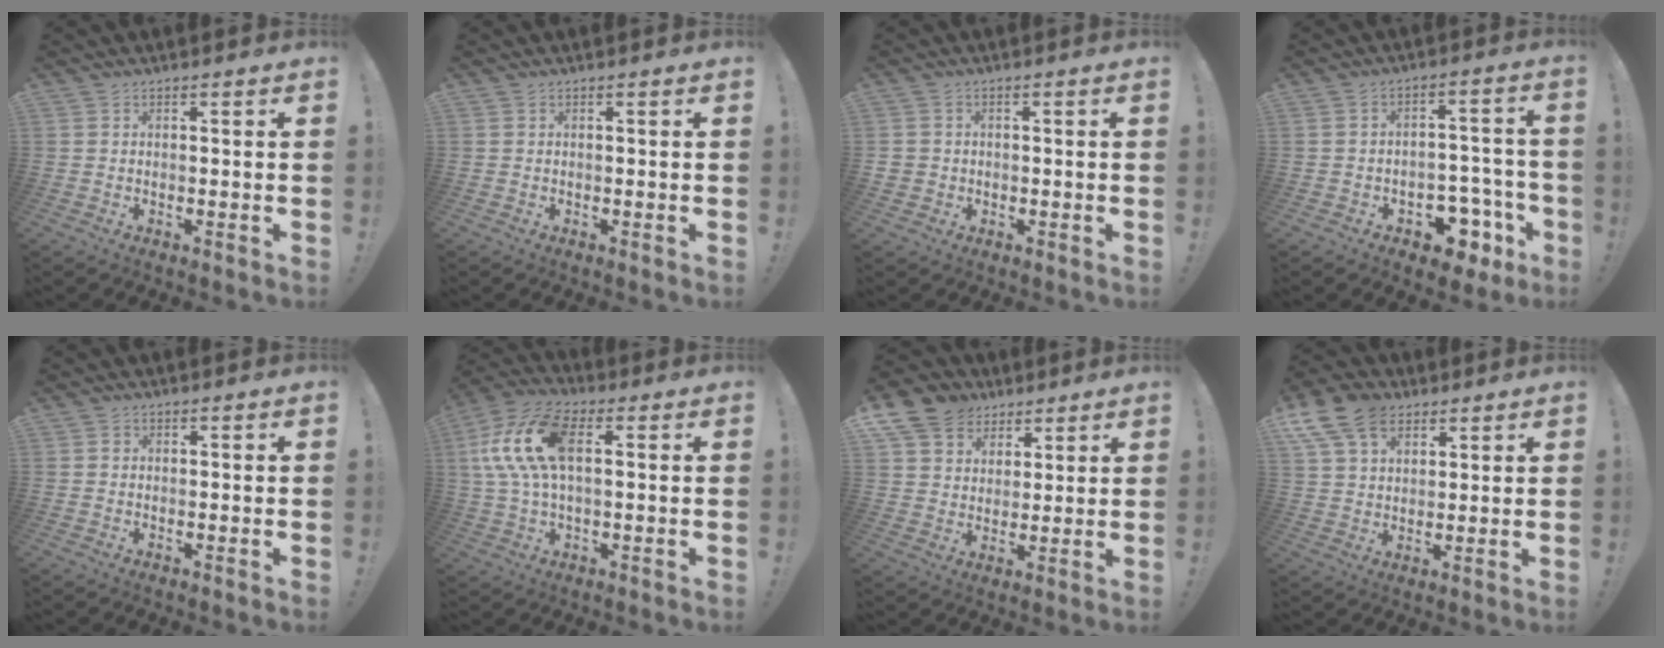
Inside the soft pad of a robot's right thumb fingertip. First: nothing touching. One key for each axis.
{"total": 0.0}
{"total": 2.1, "fx": -0.2, "fy": 2.0, "fz": 0.6, "tx": -0.009, "ty": 0.005, "tz": -0.001}
{"total": 9.6, "fx": -5.6, "fy": 6.0, "fz": 4.9, "tx": -0.038, "ty": 0.052, "tz": -0.087}
{"total": 0.9, "fx": -0.1, "fy": 0.8, "fz": 0.2, "tx": 0.004, "ty": 0.001, "tz": -0.004}
{"total": 16.7, "fx": 2.9, "fy": 8.9, "fz": 13.8, "tx": -0.273, "ty": 0.006, "tz": 0.051}
{"total": 10.8, "fx": 5.9, "fy": 8.5, "fz": 2.9, "tx": -0.045, "ty": -0.041, "tz": 0.120}
{"total": 13.5, "fx": 7.1, "fy": 9.1, "fz": 7.0, "tx": -0.123, "ty": -0.031, "tz": 0.139}